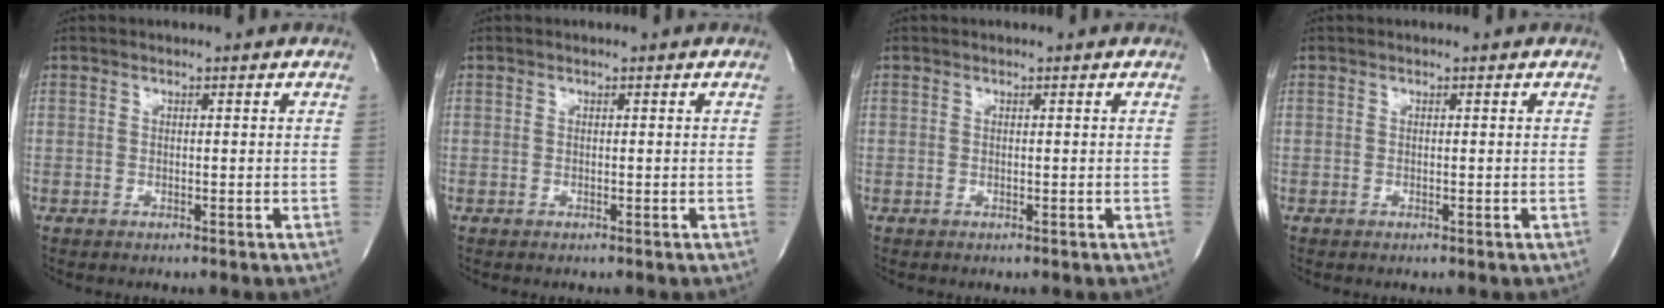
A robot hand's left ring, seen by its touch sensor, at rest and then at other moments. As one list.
[{"total": 0.0}, {"total": 0.0}, {"total": 0.0}]